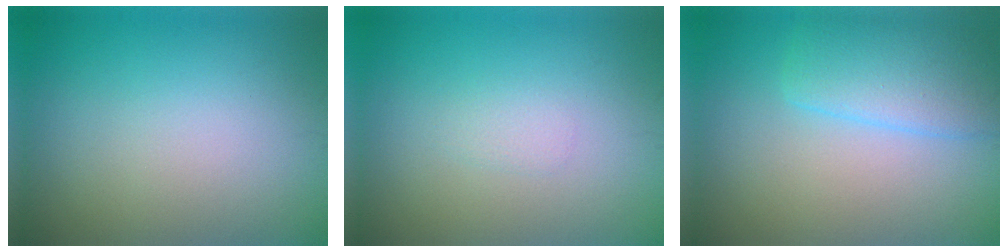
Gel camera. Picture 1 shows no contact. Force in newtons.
{"total": 0.8, "press": 0.8, "slide": 0.1}
{"total": 4.1, "press": 4.1, "slide": 0.2}